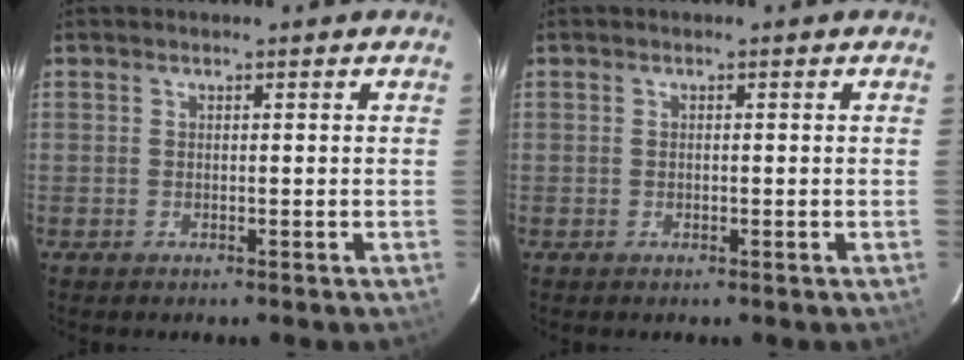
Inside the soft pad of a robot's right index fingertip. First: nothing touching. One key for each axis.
{"total": 0.0}